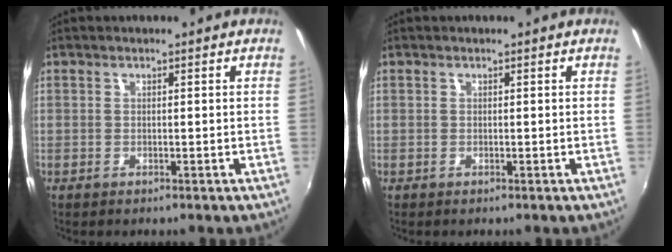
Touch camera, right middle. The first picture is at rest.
{"total": 0.0}